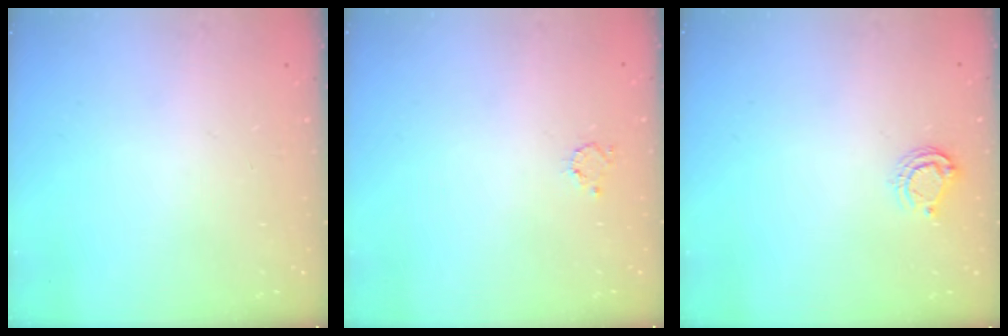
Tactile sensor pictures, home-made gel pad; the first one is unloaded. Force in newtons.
{"total": 2.6, "press": 2.6, "slide": 0.4}
{"total": 5.7, "press": 5.7, "slide": 0.5}